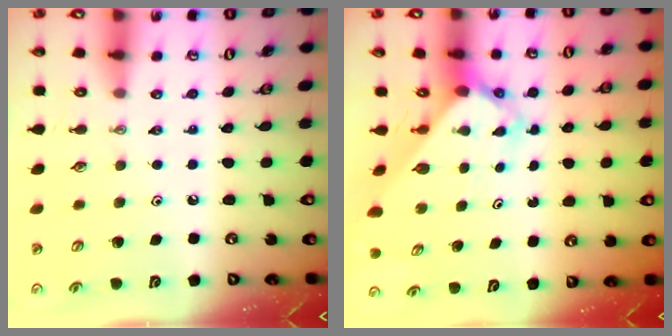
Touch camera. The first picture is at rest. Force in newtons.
{"total": 2.7, "press": 2.7, "slide": 0.2}